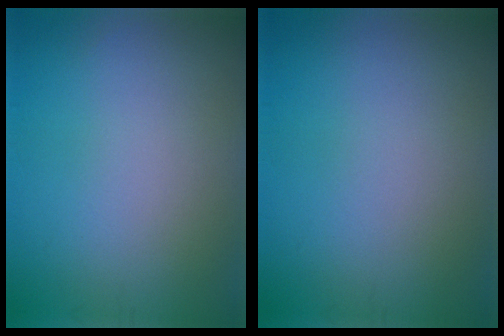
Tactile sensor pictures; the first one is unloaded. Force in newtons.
{"total": 0.0}